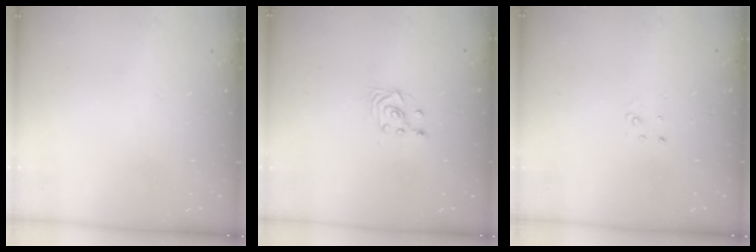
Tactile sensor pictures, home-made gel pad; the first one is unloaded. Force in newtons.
{"total": 3.2, "press": 3.1, "slide": 0.9}
{"total": 2.0, "press": 2.0, "slide": 0.2}